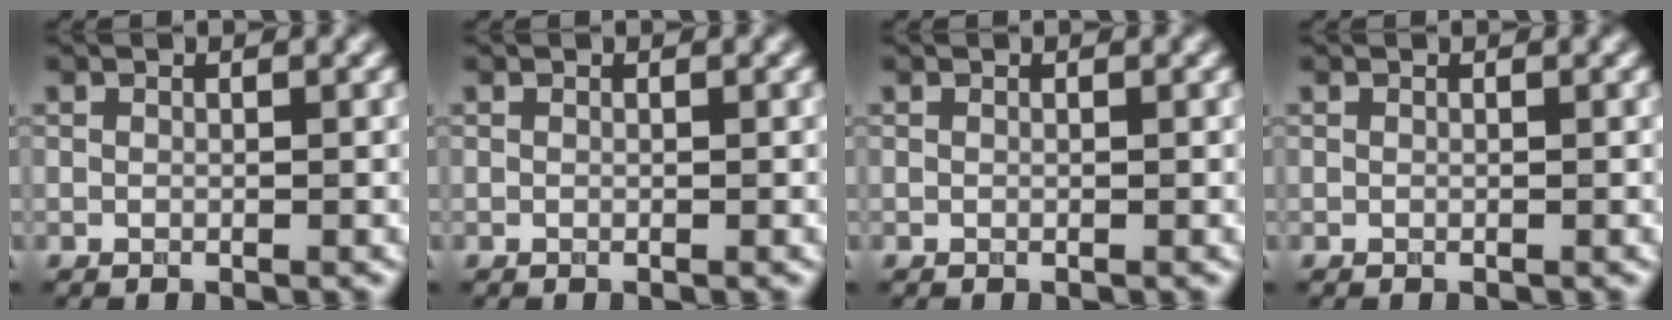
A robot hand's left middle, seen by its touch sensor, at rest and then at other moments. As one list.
[{"total": 0.0}, {"total": 0.0}, {"total": 0.0}]